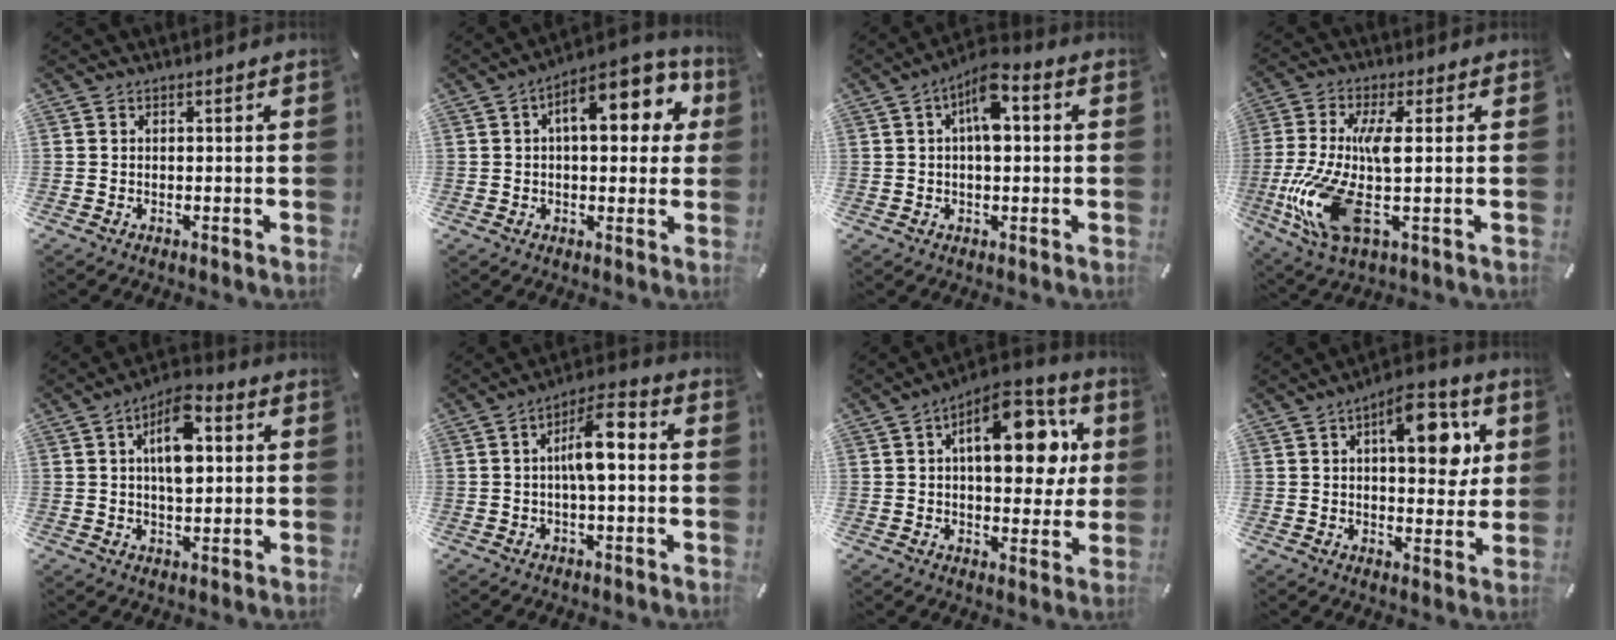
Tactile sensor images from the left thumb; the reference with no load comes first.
{"total": 13.9, "force": [4.2, 6.8, 11.3], "torque": [-0.143, -0.017, 0.065]}
{"total": 7.6, "force": [1.4, 3.5, 6.6], "torque": [-0.101, 0.005, 0.022]}
{"total": 14.6, "force": [-0.8, 3.4, 14.2], "torque": [-0.331, -0.033, -0.024]}
{"total": 9.9, "force": [2.5, 5.0, 8.1], "torque": [-0.132, -0.002, 0.038]}
{"total": 9.4, "force": [0.0, 3.4, 8.8], "torque": [-0.147, 0.011, -0.004]}
{"total": 17.4, "force": [5.1, 9.3, 13.8], "torque": [-0.181, -0.016, 0.082]}
{"total": 13.6, "force": [5.2, 6.5, 10.8], "torque": [-0.132, -0.020, 0.078]}